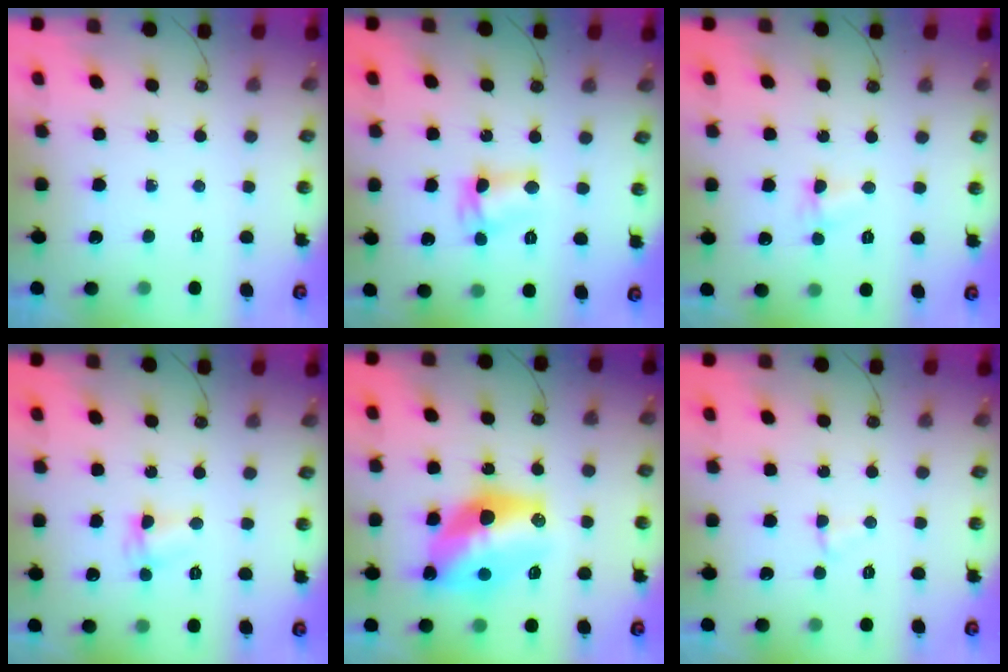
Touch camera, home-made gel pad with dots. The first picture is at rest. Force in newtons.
{"total": 6.4, "press": 6.3, "slide": 1.3}
{"total": 2.8, "press": 2.6, "slide": 1.0}
{"total": 2.6, "press": 2.6, "slide": 0.4}
{"total": 15.4, "press": 15.3, "slide": 1.5}
{"total": 2.5, "press": 2.5, "slide": 0.4}